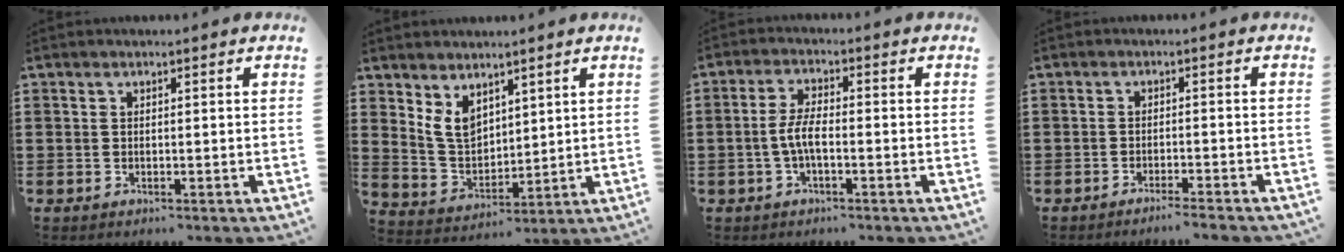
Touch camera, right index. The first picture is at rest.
{"total": 6.0, "force": [3.6, 3.8, 3.0], "torque": [-0.082, -0.002, 0.066]}
{"total": 4.3, "force": [-1.1, 1.3, 3.9], "torque": [-0.099, -0.005, -0.029]}
{"total": 2.0, "force": [-1.8, -0.4, 0.7], "torque": [-0.012, 0.001, -0.036]}